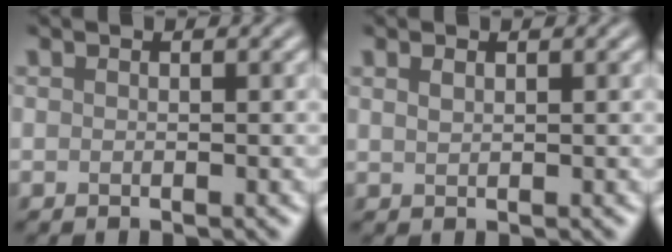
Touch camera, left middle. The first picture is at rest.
{"total": 1.0, "force": [0.6, 0.5, 0.7], "torque": [-0.018, 0.005, 0.014]}